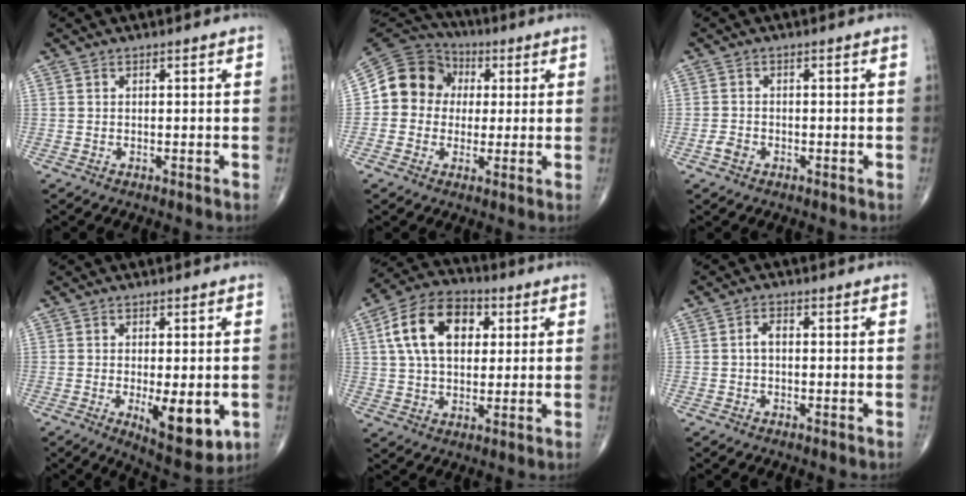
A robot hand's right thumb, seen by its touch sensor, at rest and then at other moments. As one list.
[{"total": 12.5, "force": [1.4, 11.2, 5.2], "torque": [-0.071, 0.026, 0.013]}, {"total": 2.1, "force": [-1.0, 1.5, 1.0], "torque": [-0.020, 0.006, -0.020]}, {"total": 10.2, "force": [-2.3, 3.9, 9.1], "torque": [-0.122, -0.023, -0.026]}, {"total": 15.2, "force": [3.9, 9.8, 10.9], "torque": [-0.171, 0.012, 0.062]}, {"total": 2.2, "force": [-0.1, 1.4, 1.7], "torque": [-0.028, 0.008, -0.006]}]